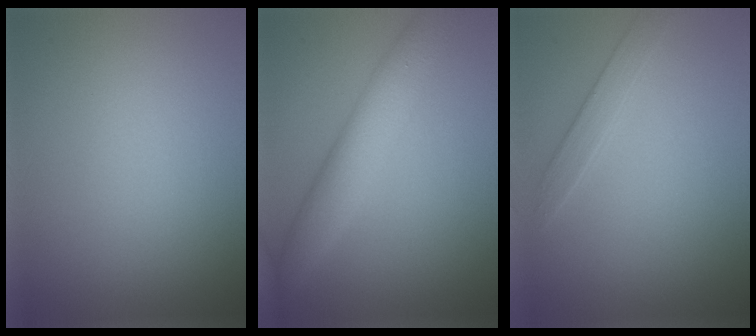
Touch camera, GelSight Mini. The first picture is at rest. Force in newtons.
{"total": 4.8, "press": 4.8, "slide": 0.1}
{"total": 1.6, "press": 1.6, "slide": 0.0}